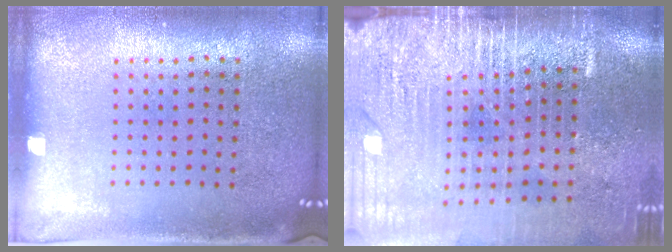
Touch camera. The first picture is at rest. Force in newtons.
{"total": 4.3, "press": 3.6, "slide": 2.3}